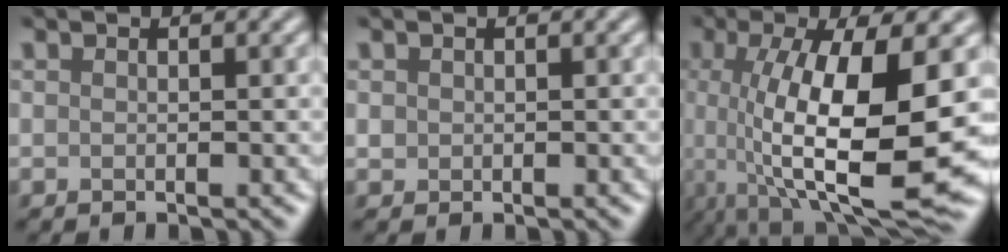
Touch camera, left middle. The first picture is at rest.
{"total": 0.7, "force": [0.1, 0.6, 0.1], "torque": [0.002, -0.001, 0.003]}
{"total": 12.7, "force": [-0.9, 4.1, 12.0], "torque": [-0.194, -0.016, -0.016]}